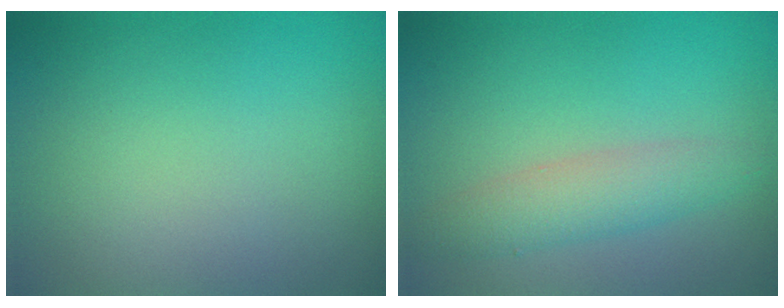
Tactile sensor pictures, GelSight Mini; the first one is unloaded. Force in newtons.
{"total": 2.9, "press": 2.9, "slide": 0.1}